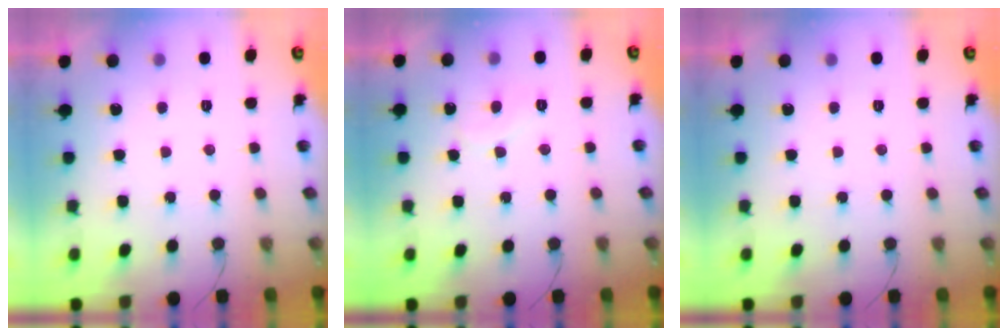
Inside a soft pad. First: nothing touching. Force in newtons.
{"total": 5.9, "press": 5.9, "slide": 0.3}
{"total": 0.0}